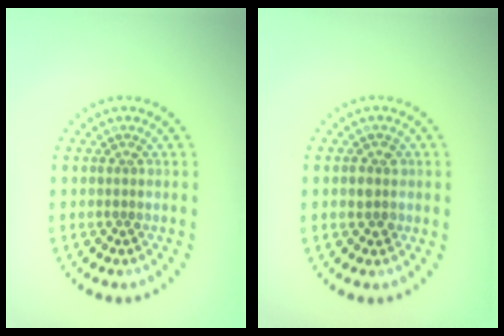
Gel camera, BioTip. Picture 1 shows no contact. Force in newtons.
{"total": 1.5, "press": 1.4, "slide": 0.5}